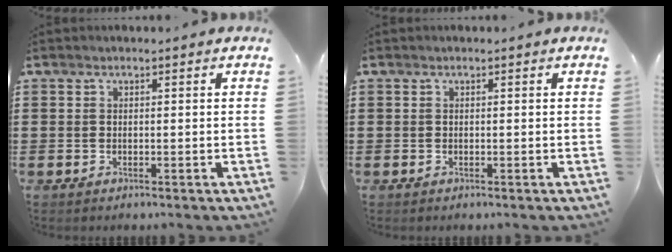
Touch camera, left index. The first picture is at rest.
{"total": 0.0}